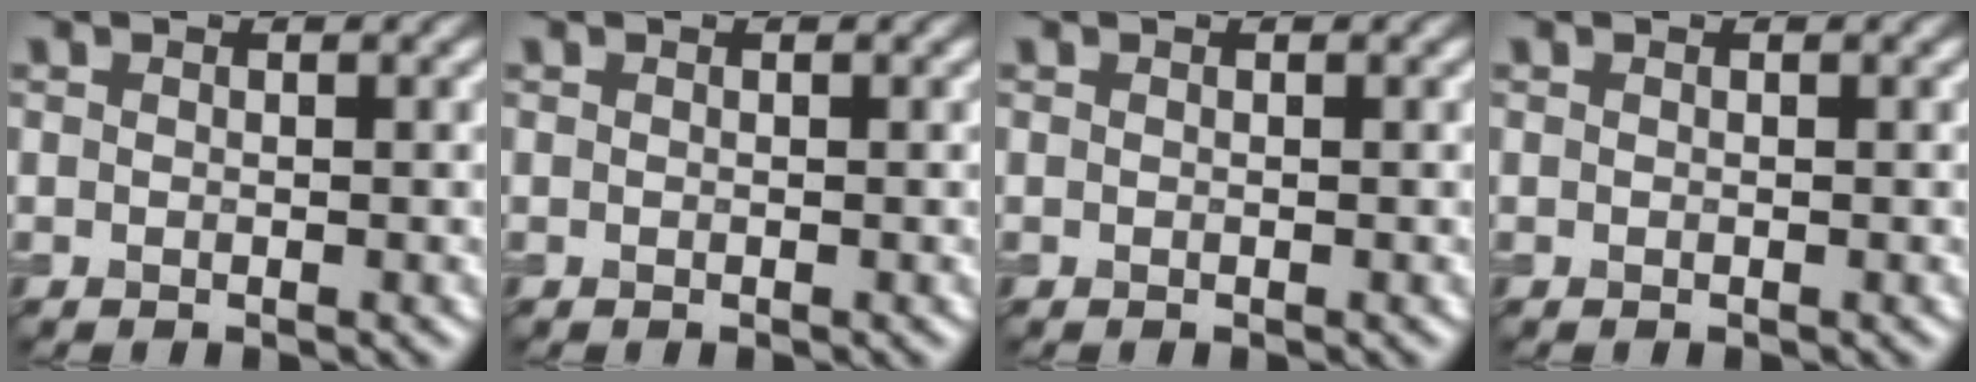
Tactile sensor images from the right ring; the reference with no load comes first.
{"total": 0.0}
{"total": 0.0}
{"total": 0.0}